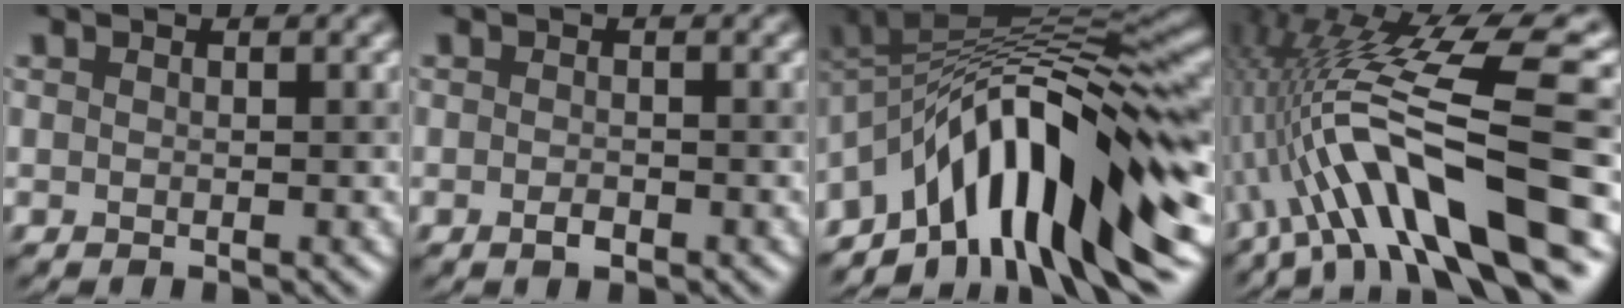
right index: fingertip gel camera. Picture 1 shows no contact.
{"total": 0.9, "force": [-0.5, 0.3, 0.7], "torque": [-0.014, 0.000, -0.008]}
{"total": 14.0, "force": [-5.1, 4.5, 12.3], "torque": [-0.183, 0.028, -0.083]}
{"total": 13.6, "force": [-2.8, 3.0, 12.9], "torque": [-0.226, 0.017, -0.042]}